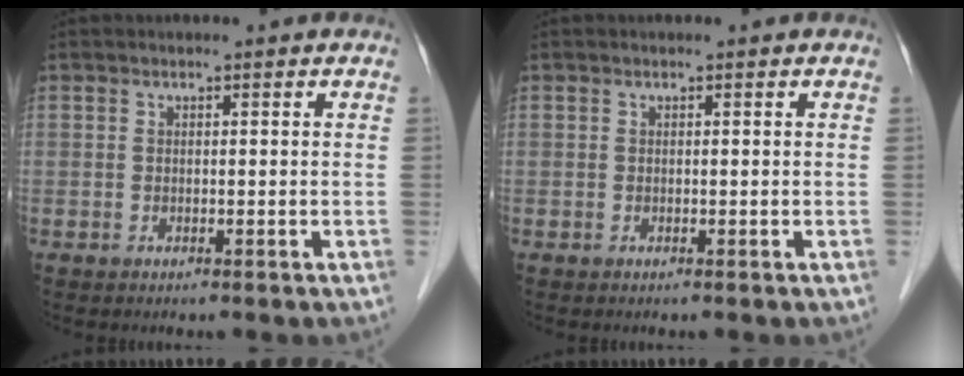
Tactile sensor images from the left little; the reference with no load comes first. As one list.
[{"total": 0.0}]